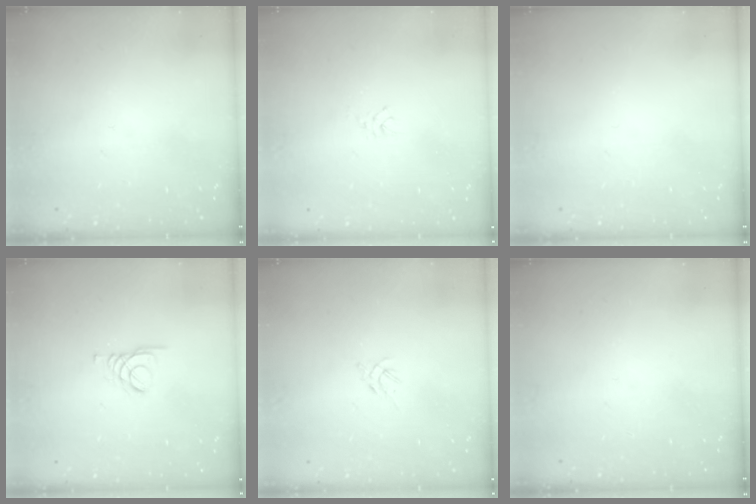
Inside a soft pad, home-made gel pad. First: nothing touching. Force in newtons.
{"total": 2.4, "press": 2.4, "slide": 0.4}
{"total": 0.0}
{"total": 1.8, "press": 1.8, "slide": 0.2}
{"total": 3.8, "press": 3.7, "slide": 0.8}
{"total": 0.0}